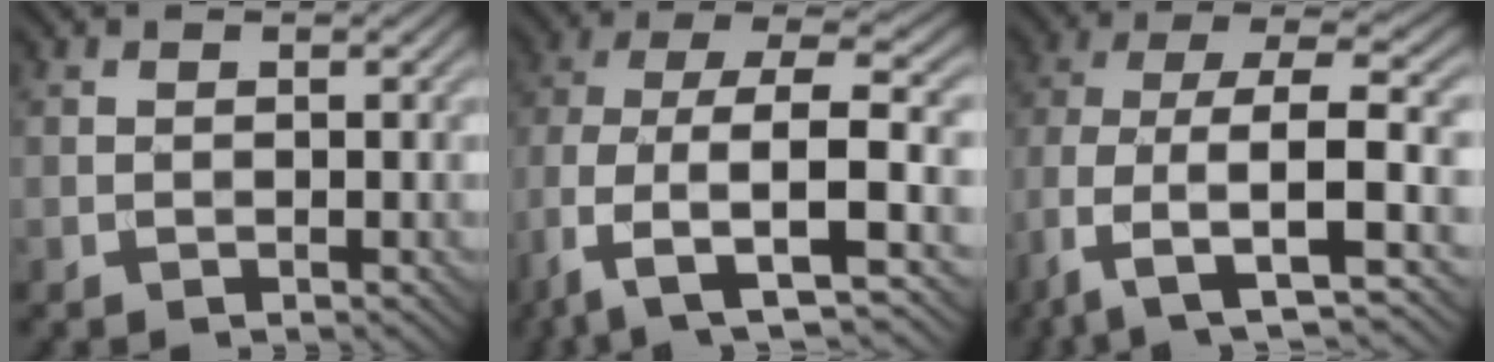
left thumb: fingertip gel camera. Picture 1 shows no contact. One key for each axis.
{"total": 11.4, "fx": -1.9, "fy": 5.5, "fz": 9.8, "tx": -0.204, "ty": -0.008, "tz": -0.047}
{"total": 10.5, "fx": -2.3, "fy": 4.6, "fz": 9.2, "tx": -0.187, "ty": -0.004, "tz": -0.054}